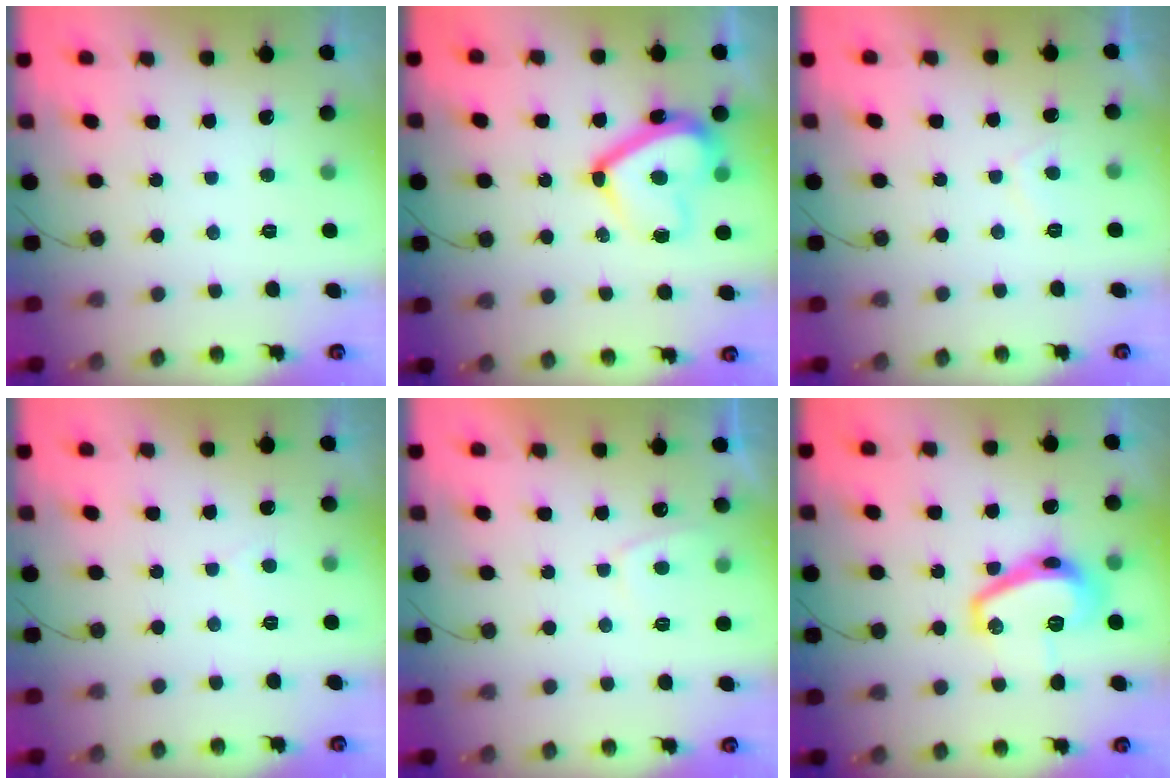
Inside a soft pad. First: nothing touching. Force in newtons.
{"total": 15.2, "press": 15.1, "slide": 1.8}
{"total": 2.8, "press": 2.7, "slide": 0.8}
{"total": 1.0, "press": 1.0, "slide": 0.2}
{"total": 1.9, "press": 1.8, "slide": 0.7}
{"total": 14.0, "press": 14.0, "slide": 0.8}